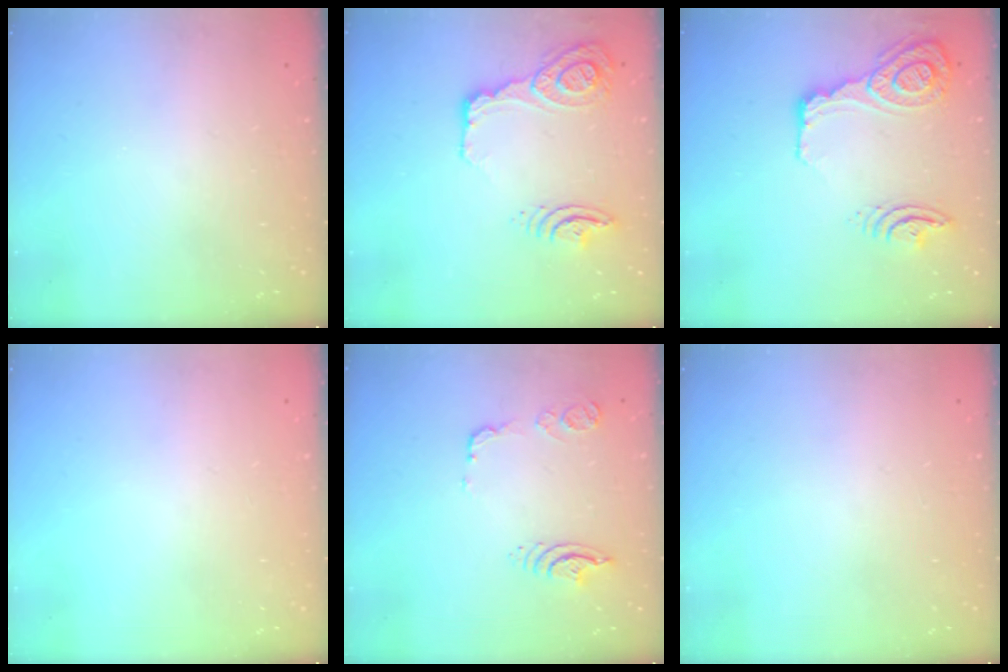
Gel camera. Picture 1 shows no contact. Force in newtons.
{"total": 30.8, "press": 21.2, "slide": 22.4}
{"total": 17.7, "press": 17.1, "slide": 4.4}
{"total": 0.0}
{"total": 10.8, "press": 10.7, "slide": 1.4}
{"total": 0.0}